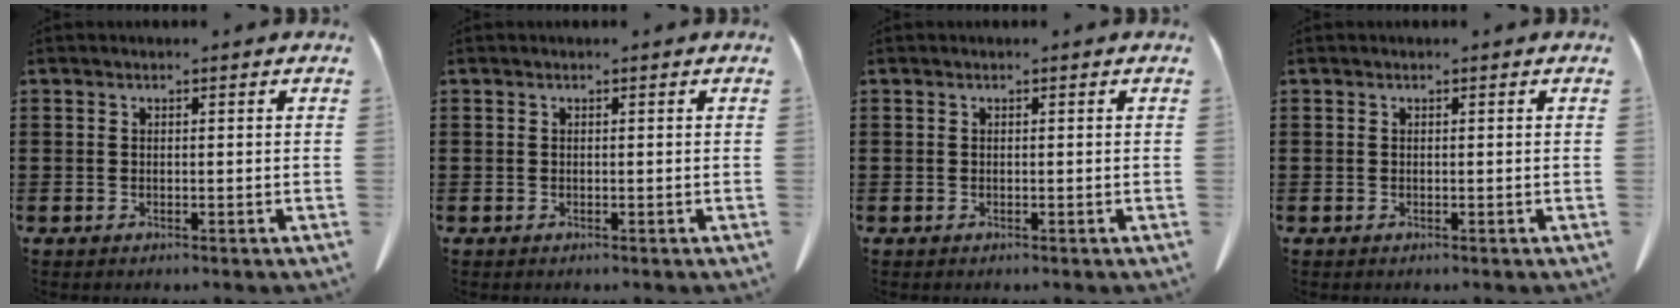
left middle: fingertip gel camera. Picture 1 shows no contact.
{"total": 0.0}
{"total": 0.0}
{"total": 0.0}